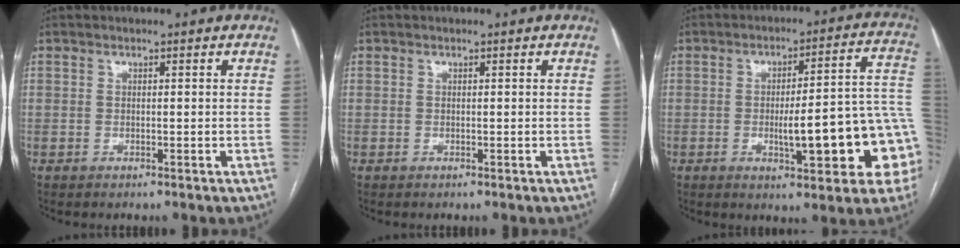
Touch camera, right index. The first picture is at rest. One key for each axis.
{"total": 0.0}
{"total": 16.5, "fx": -3.8, "fy": 2.9, "fz": 15.7, "tx": -0.143, "ty": 0.033, "tz": -0.040}